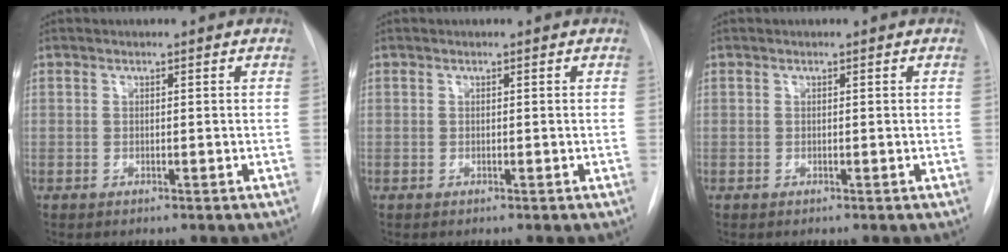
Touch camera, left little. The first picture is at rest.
{"total": 0.0}
{"total": 0.0}